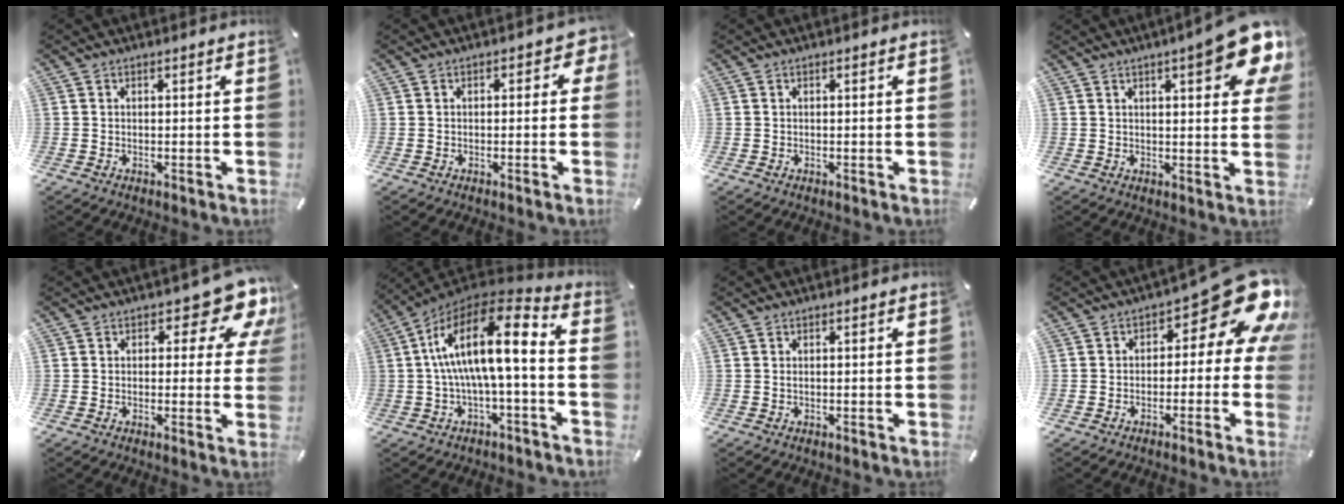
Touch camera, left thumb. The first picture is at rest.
{"total": 2.9, "force": [-0.1, 1.9, 2.2], "torque": [-0.028, 0.003, -0.007]}
{"total": 0.0}
{"total": 13.1, "force": [6.4, 3.3, 10.9], "torque": [-0.146, -0.031, 0.101]}
{"total": 10.2, "force": [5.2, 4.7, 7.4], "torque": [-0.088, -0.028, 0.084]}
{"total": 18.0, "force": [1.3, 6.0, 16.9], "torque": [-0.307, -0.013, 0.016]}
{"total": 0.6, "force": [0.1, 0.1, 0.5], "torque": [-0.011, 0.000, 0.002]}
{"total": 14.6, "force": [5.9, 6.8, 11.5], "torque": [-0.136, -0.046, 0.095]}